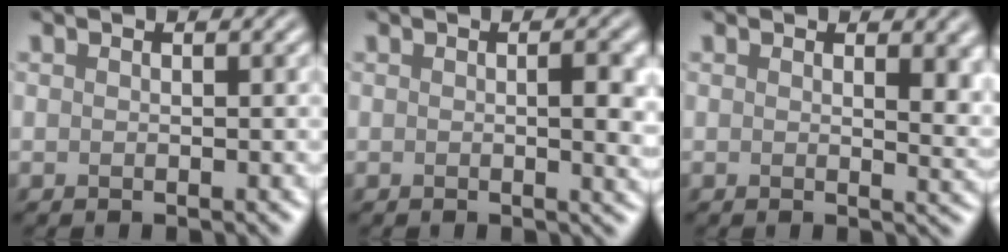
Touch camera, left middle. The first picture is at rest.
{"total": 2.9, "force": [0.1, 0.6, 2.8], "torque": [-0.037, -0.001, 0.001]}
{"total": 3.0, "force": [1.0, 1.1, 2.6], "torque": [-0.027, -0.005, 0.016]}